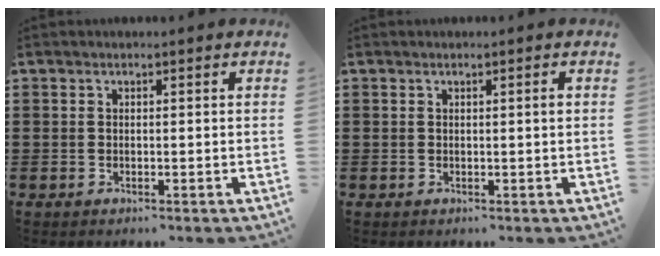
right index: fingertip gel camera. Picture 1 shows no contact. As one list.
[{"total": 0.7, "force": [0.1, 0.0, 0.7], "torque": [-0.011, 0.000, 0.002]}]